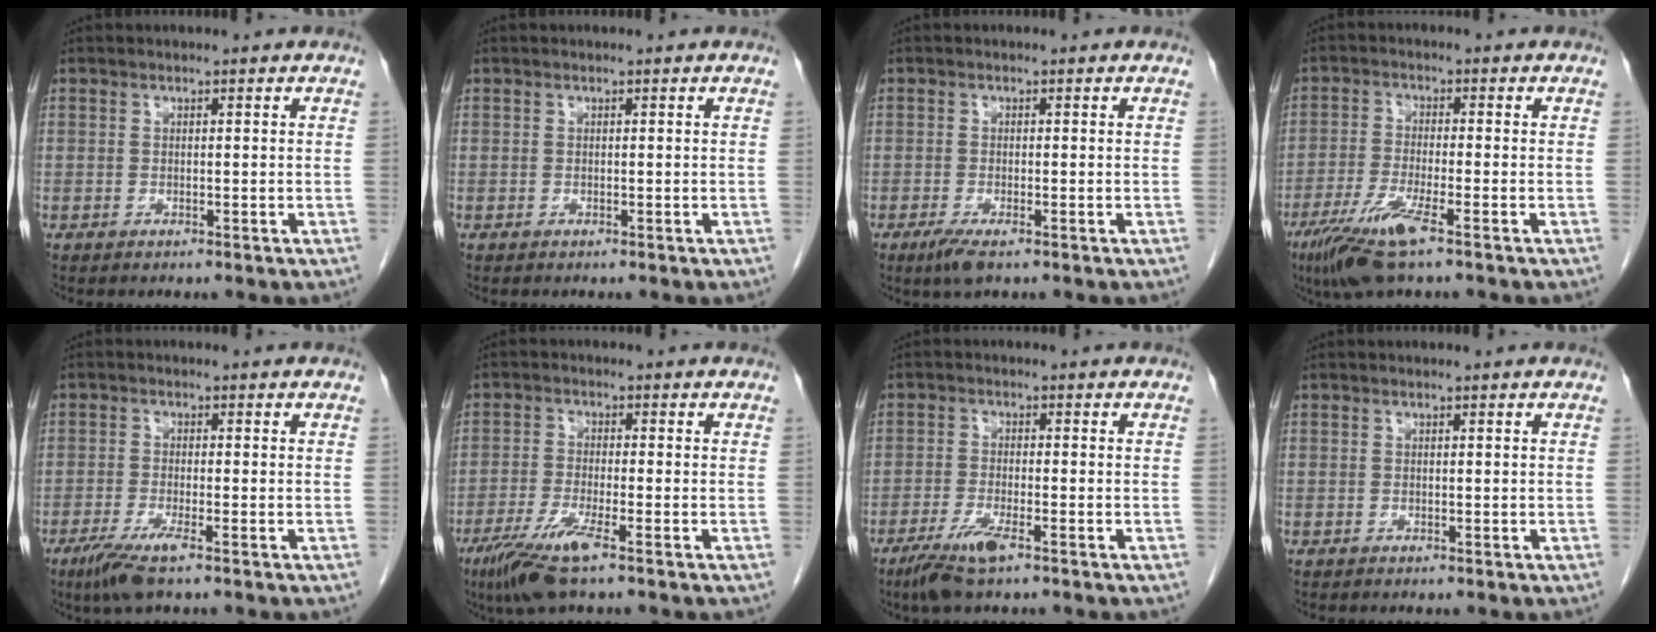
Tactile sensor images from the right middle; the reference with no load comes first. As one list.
[{"total": 0.0}, {"total": 2.9, "force": [-1.8, 0.6, 2.3], "torque": [-0.048, -0.008, -0.033]}, {"total": 8.0, "force": [-4.8, 0.4, 6.4], "torque": [-0.132, -0.022, -0.090]}, {"total": 5.0, "force": [-3.1, 0.2, 3.9], "torque": [-0.080, -0.015, -0.059]}, {"total": 7.1, "force": [-4.4, 0.2, 5.6], "torque": [-0.113, -0.020, -0.082]}, {"total": 5.3, "force": [-3.4, 0.5, 4.0], "torque": [-0.089, -0.013, -0.064]}, {"total": 0.0}]